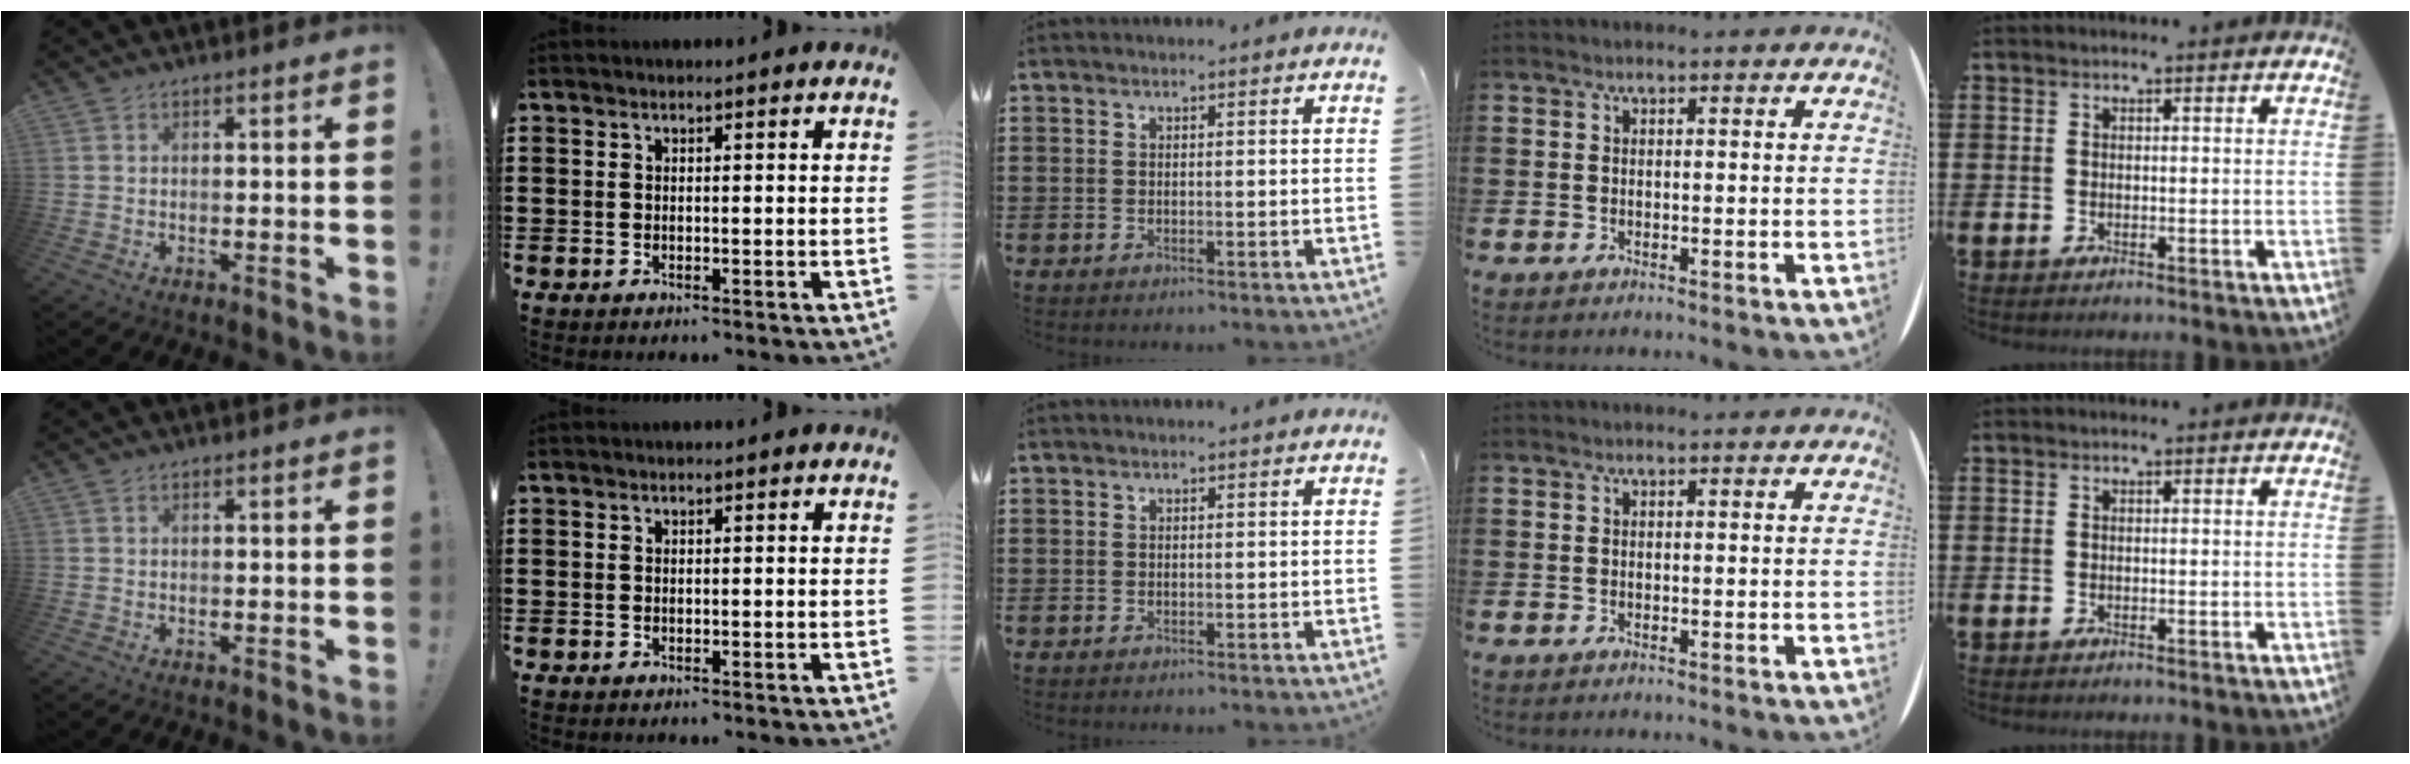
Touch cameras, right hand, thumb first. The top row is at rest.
{"middle": {"total": 0.6, "force": [0.3, -0.5, -0.1], "torque": [0.005, -0.002, 0.008]}}